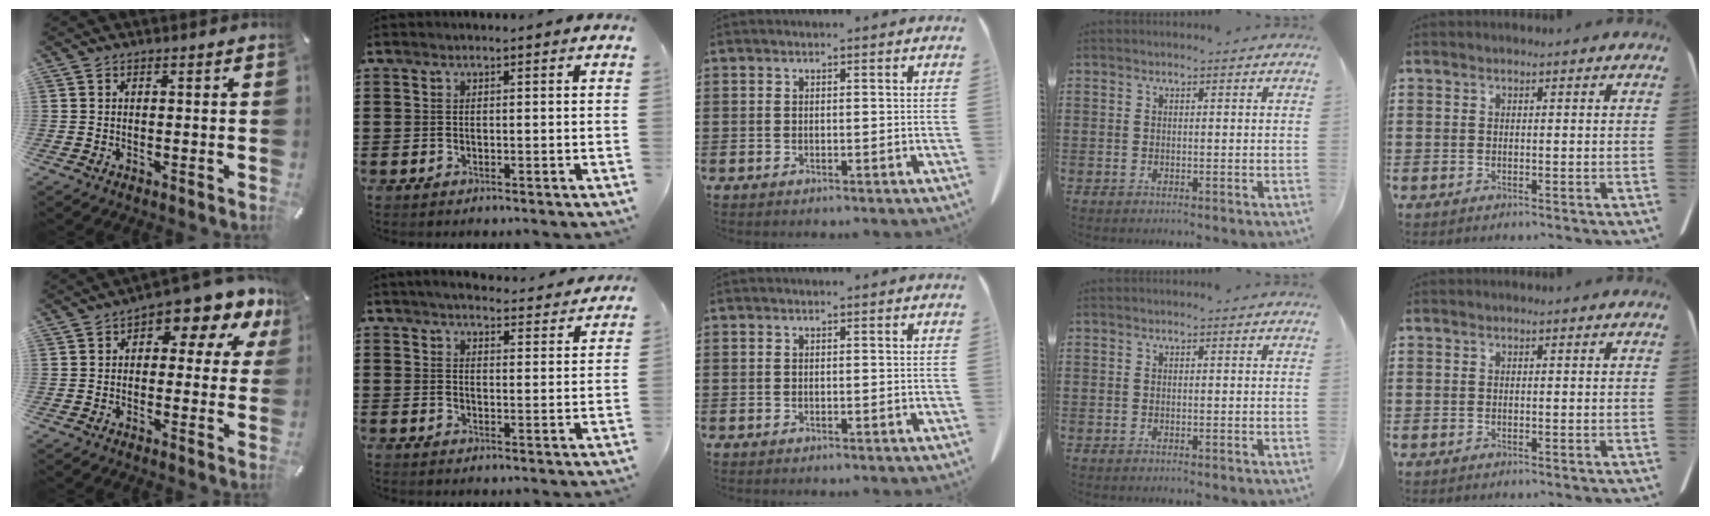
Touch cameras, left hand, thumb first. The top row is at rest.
{"thumb": {"total": 9.1, "force": [4.8, 4.4, 6.4], "torque": [-0.087, -0.033, 0.078]}, "index": {"total": 3.9, "force": [3.9, 0.3, 0.8], "torque": [-0.027, -0.020, 0.068]}}